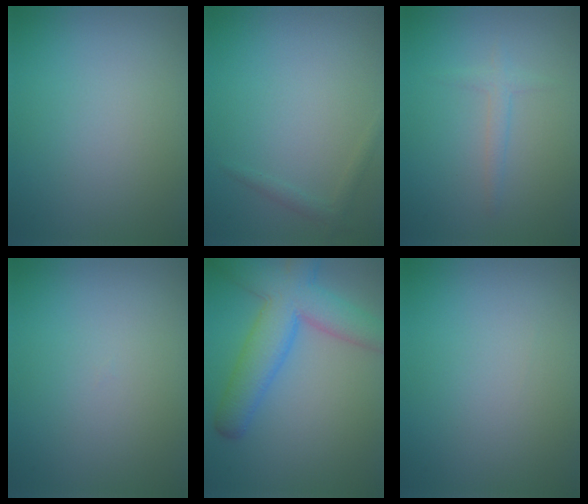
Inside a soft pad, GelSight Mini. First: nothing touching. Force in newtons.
{"total": 1.1, "press": 1.1, "slide": 0.0}
{"total": 1.2, "press": 1.2, "slide": 0.1}
{"total": 0.0}
{"total": 7.2, "press": 7.2, "slide": 0.3}
{"total": 0.0}